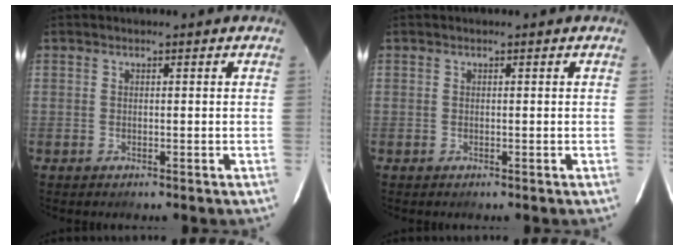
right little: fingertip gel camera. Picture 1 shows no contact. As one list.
[{"total": 0.0}]